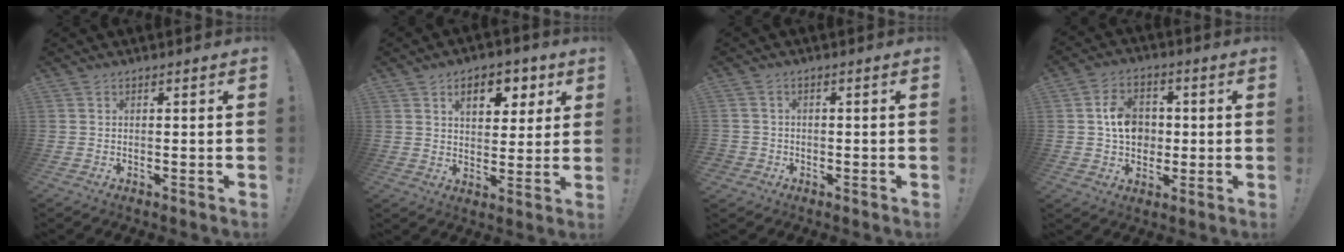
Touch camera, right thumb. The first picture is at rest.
{"total": 9.6, "force": [4.4, 5.8, 6.2], "torque": [-0.081, -0.012, 0.074]}
{"total": 2.6, "force": [-0.9, 2.3, 0.8], "torque": [-0.012, 0.005, -0.015]}
{"total": 10.8, "force": [0.7, 8.9, 6.1], "torque": [-0.093, 0.013, 0.021]}